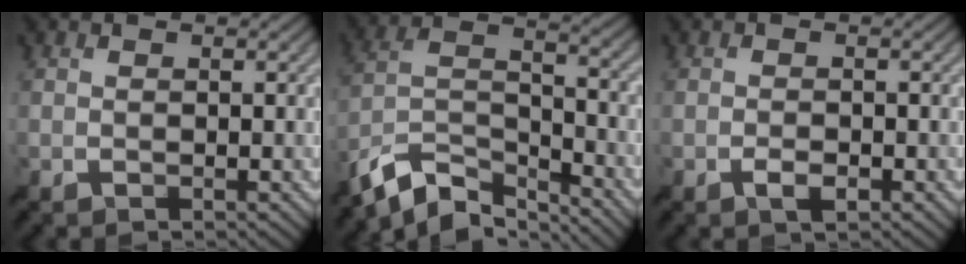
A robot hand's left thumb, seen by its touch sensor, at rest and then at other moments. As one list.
[{"total": 10.1, "force": [-8.3, 3.2, 4.8], "torque": [-0.101, -0.002, -0.171]}, {"total": 1.7, "force": [-0.9, 0.7, 1.2], "torque": [-0.022, 0.000, -0.017]}]